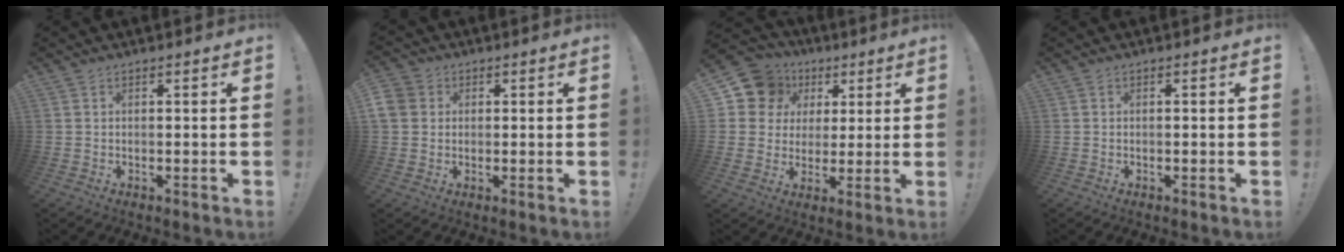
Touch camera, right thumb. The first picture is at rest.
{"total": 5.4, "force": [1.2, 4.8, 2.0], "torque": [-0.037, 0.003, 0.024]}
{"total": 12.0, "force": [5.1, 10.3, 3.4], "torque": [-0.057, -0.025, 0.107]}
{"total": 0.0}